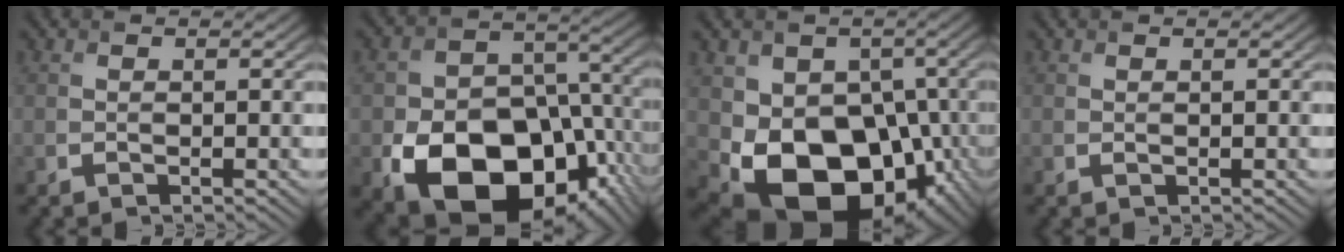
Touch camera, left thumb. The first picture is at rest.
{"total": 17.8, "force": [-6.9, 12.3, 10.9], "torque": [-0.181, -0.052, -0.099]}
{"total": 17.1, "force": [-4.7, 12.6, 10.4], "torque": [-0.169, -0.038, -0.071]}
{"total": 0.0}